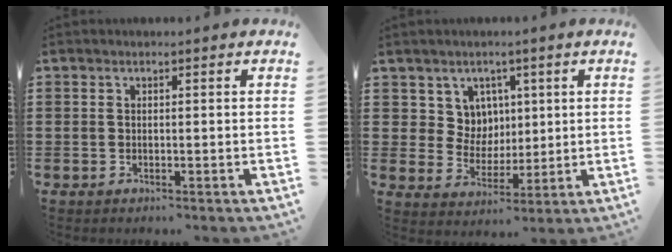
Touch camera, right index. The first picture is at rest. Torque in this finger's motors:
{"motor_torque": [0.19, 0.42, 0.07, 0.01]}